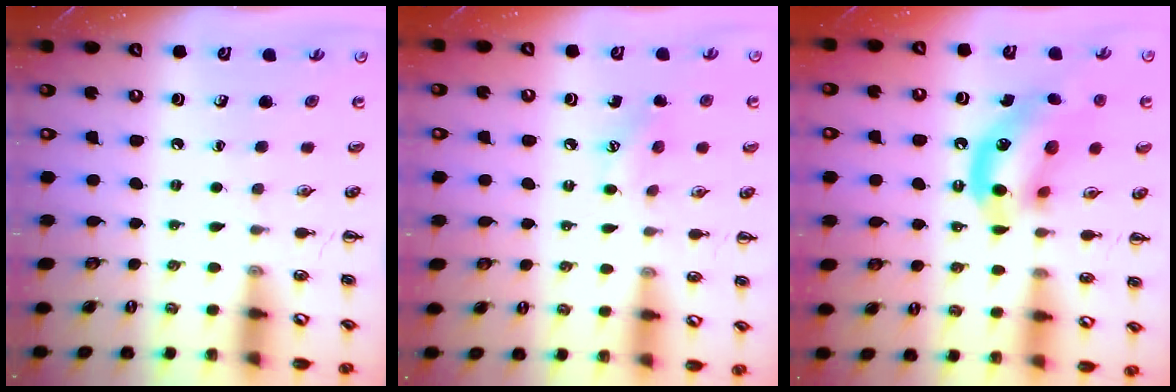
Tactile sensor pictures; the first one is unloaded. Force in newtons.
{"total": 5.9, "press": 5.7, "slide": 1.3}
{"total": 14.7, "press": 14.5, "slide": 2.1}